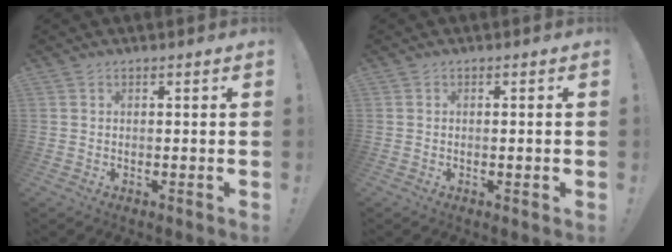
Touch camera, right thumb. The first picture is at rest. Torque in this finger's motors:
{"motor_torque": [0.02, 0.00, -0.04, 0.20, 0.05]}